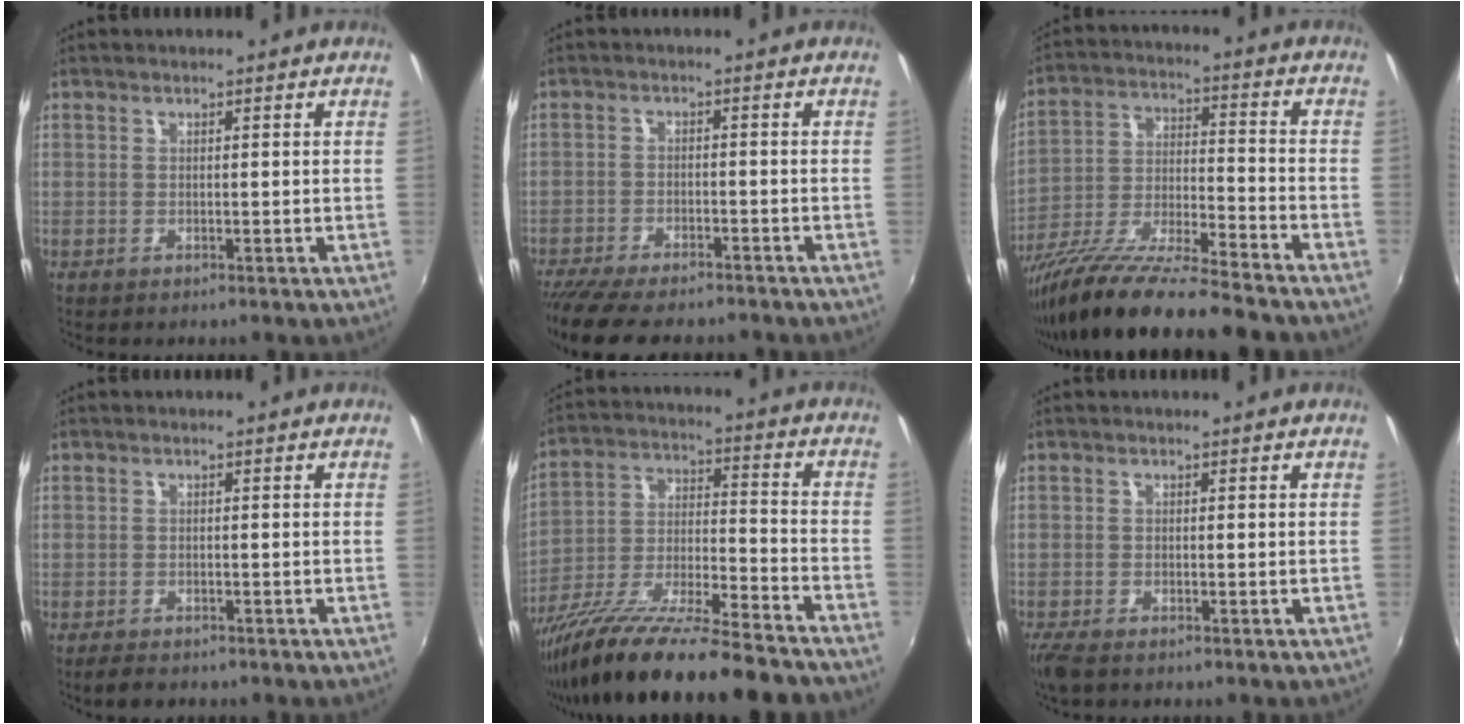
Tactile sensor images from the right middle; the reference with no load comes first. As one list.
[{"total": 12.5, "force": [-10.7, 2.7, 5.8], "torque": [-0.131, -0.038, -0.172]}, {"total": 17.2, "force": [-14.0, 1.2, 9.9], "torque": [-0.191, -0.035, -0.242]}, {"total": 3.1, "force": [-2.5, 1.2, 1.4], "torque": [-0.035, -0.011, -0.044]}, {"total": 21.9, "force": [-17.4, 2.5, 13.1], "torque": [-0.235, -0.042, -0.280]}, {"total": 3.6, "force": [-2.7, 1.1, 2.1], "torque": [-0.047, -0.017, -0.051]}]